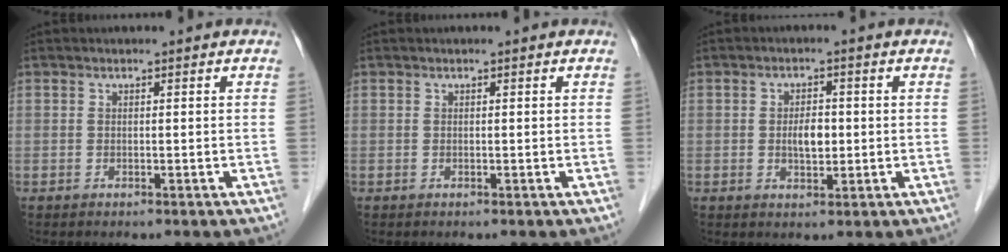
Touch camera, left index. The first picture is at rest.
{"total": 0.0}
{"total": 3.4, "force": [-1.3, 1.5, 2.8], "torque": [-0.047, -0.004, -0.020]}